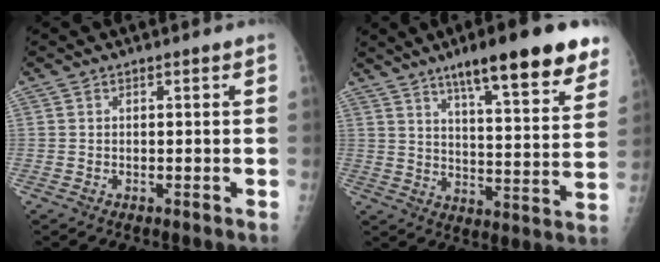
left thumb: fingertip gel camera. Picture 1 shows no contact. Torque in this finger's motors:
{"motor_torque": [2.53, 0.83, 1.28, -0.88, 0.17]}